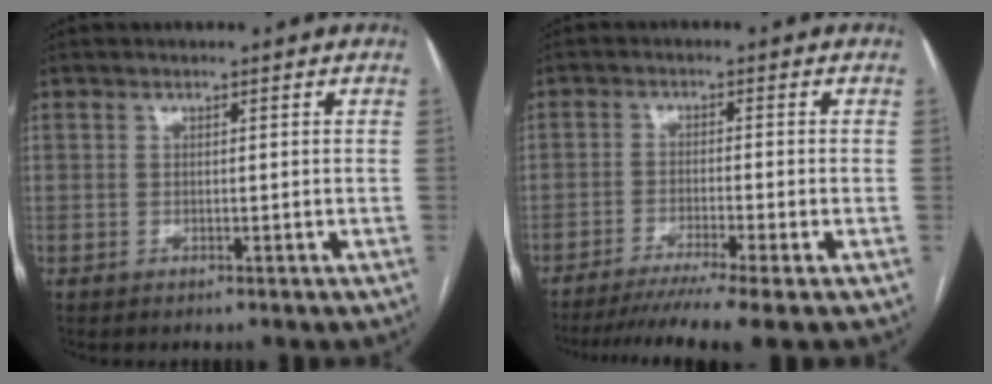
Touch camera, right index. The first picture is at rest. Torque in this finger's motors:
{"motor_torque": [1.19, -0.94, 0.32, 0.09]}